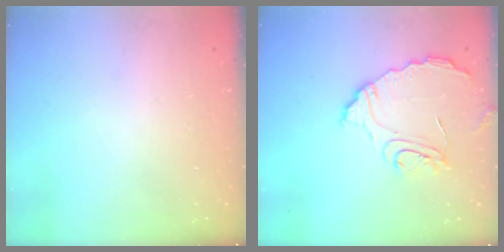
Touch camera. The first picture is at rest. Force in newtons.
{"total": 11.2, "press": 11.2, "slide": 0.8}